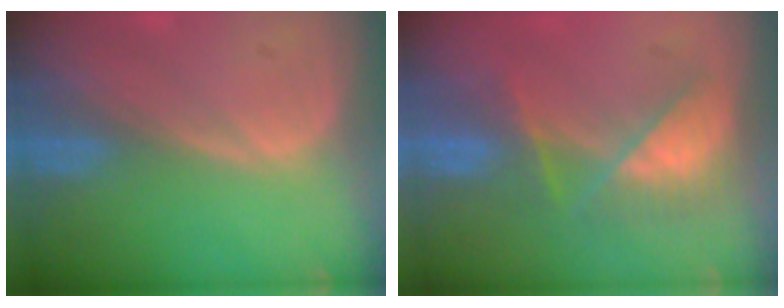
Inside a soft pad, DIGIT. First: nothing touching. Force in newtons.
{"total": 7.4, "press": 6.8, "slide": 3.0}